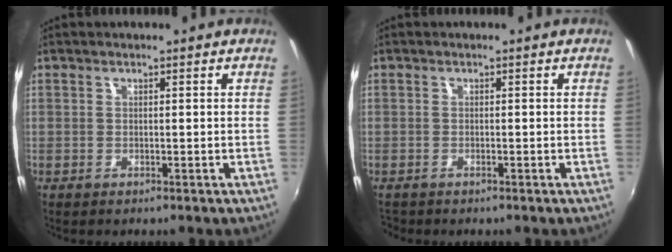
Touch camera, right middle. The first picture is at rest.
{"total": 1.1, "force": [-1.0, 0.4, 0.2], "torque": [-0.007, -0.001, -0.016]}